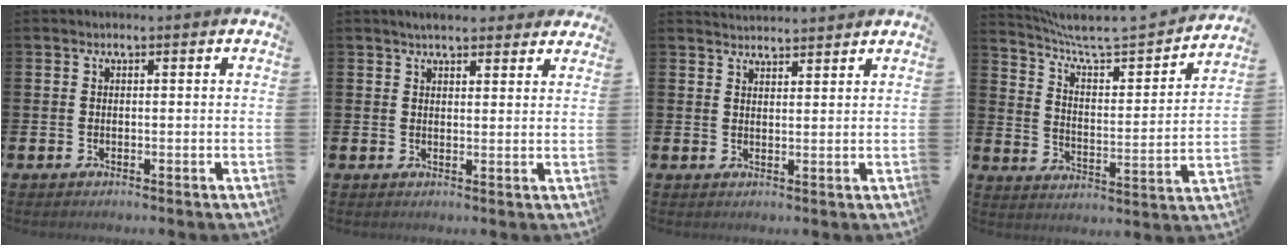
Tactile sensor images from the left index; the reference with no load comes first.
{"total": 3.6, "force": [3.3, 0.9, 0.9], "torque": [-0.024, -0.006, 0.061]}
{"total": 3.0, "force": [3.0, 0.2, -0.1], "torque": [-0.006, -0.014, 0.055]}
{"total": 7.1, "force": [6.5, 0.9, 2.7], "torque": [-0.088, -0.050, 0.106]}